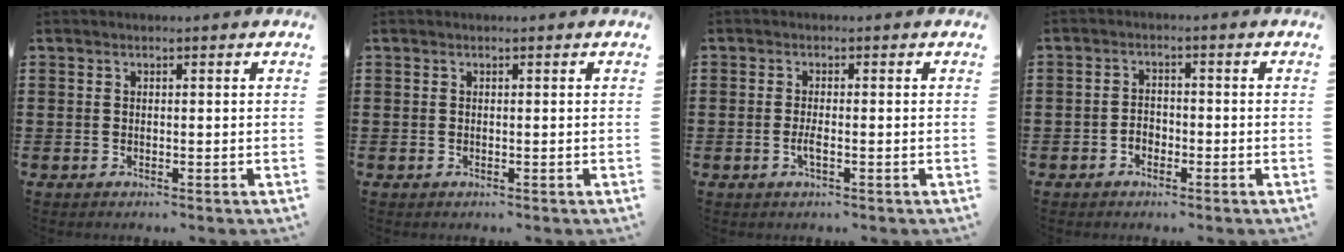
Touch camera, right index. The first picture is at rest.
{"total": 0.0}
{"total": 1.9, "force": [-0.7, 0.3, 1.7], "torque": [-0.039, -0.003, -0.015]}
{"total": 2.0, "force": [-1.2, 1.4, 0.7], "torque": [-0.018, 0.003, -0.027]}